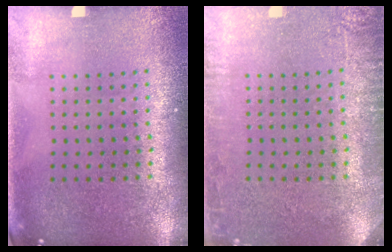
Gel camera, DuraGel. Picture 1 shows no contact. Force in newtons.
{"total": 2.9, "press": 2.9, "slide": 0.4}